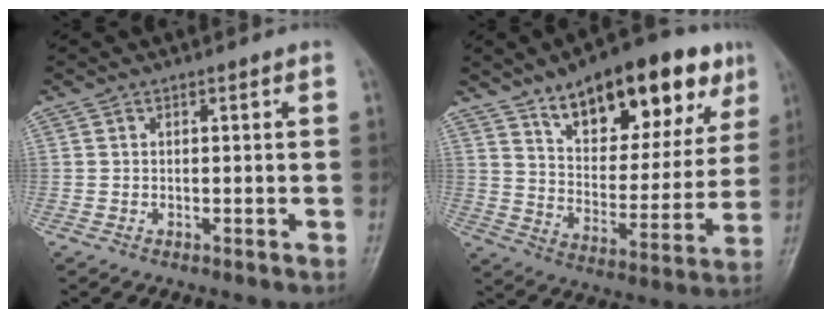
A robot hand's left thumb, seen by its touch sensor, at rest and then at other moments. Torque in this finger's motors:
{"motor_torque": [1.89, 1.89, 1.52, -1.25, 0.12]}